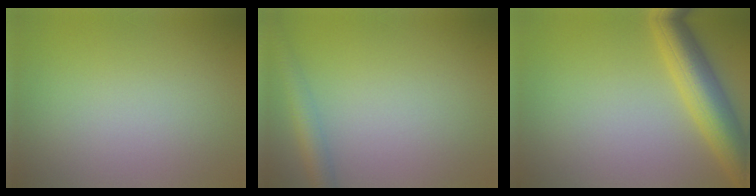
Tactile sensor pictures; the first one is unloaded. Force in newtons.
{"total": 2.7, "press": 2.7, "slide": 0.1}
{"total": 6.5, "press": 6.5, "slide": 0.1}